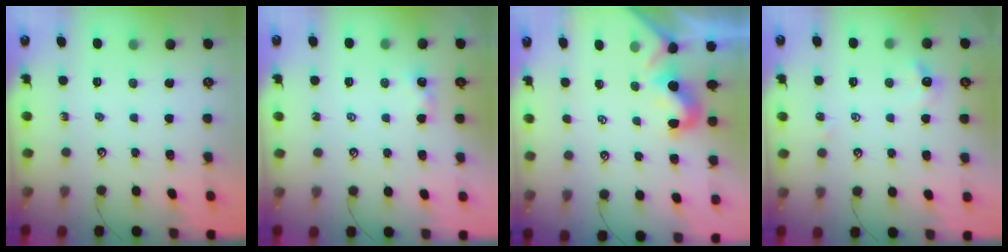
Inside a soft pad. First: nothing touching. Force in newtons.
{"total": 2.4, "press": 2.4, "slide": 0.4}
{"total": 0.7, "press": 0.7, "slide": 0.3}
{"total": 2.1, "press": 2.0, "slide": 0.6}